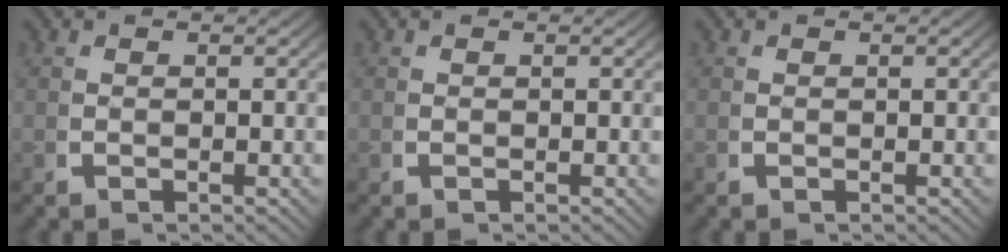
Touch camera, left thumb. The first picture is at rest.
{"total": 0.0}
{"total": 0.0}